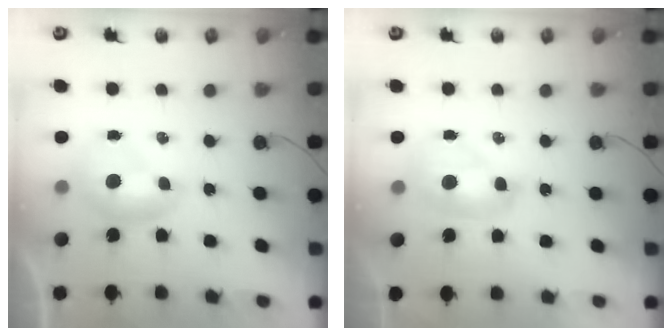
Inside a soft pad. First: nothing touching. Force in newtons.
{"total": 2.2, "press": 2.2, "slide": 0.2}